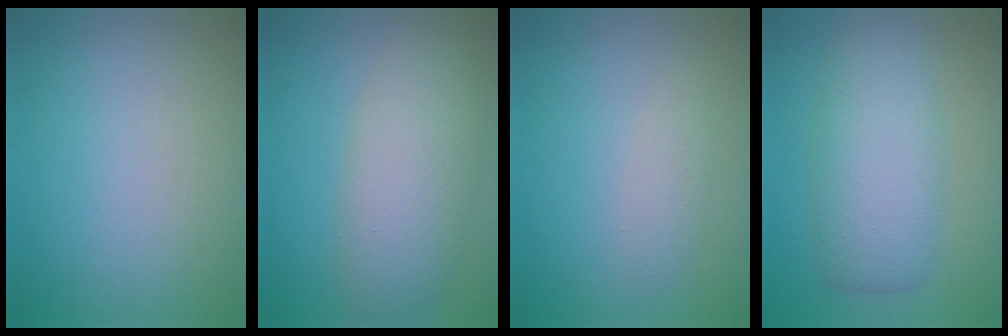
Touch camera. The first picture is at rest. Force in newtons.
{"total": 6.3, "press": 6.3, "slide": 0.5}
{"total": 1.3, "press": 1.3, "slide": 0.1}
{"total": 5.8, "press": 5.8, "slide": 0.2}